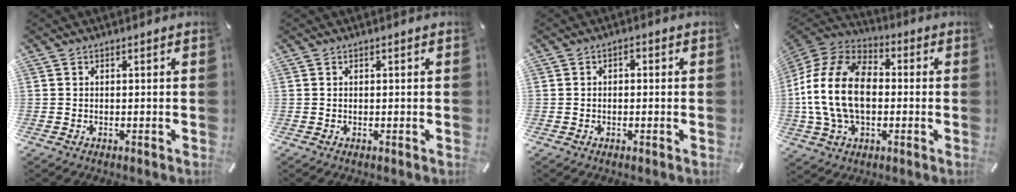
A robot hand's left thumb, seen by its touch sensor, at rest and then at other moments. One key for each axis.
{"total": 0.0}
{"total": 1.5, "fx": -0.2, "fy": 0.9, "fz": 1.1, "tx": -0.022, "ty": 0.005, "tz": -0.006}
{"total": 18.2, "fx": -1.4, "fy": 12.6, "fz": 13.0, "tx": -0.283, "ty": 0.017, "tz": -0.029}